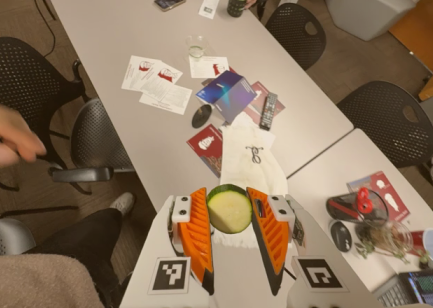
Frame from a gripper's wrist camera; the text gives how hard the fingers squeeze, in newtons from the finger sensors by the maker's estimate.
{"total": 10.9, "left": 10.8, "right": 11.1}